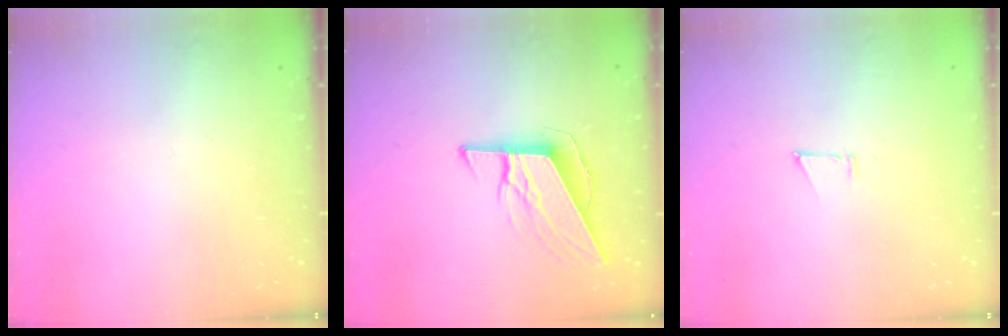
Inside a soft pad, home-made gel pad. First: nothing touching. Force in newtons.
{"total": 9.9, "press": 9.6, "slide": 2.3}
{"total": 3.8, "press": 3.7, "slide": 0.6}